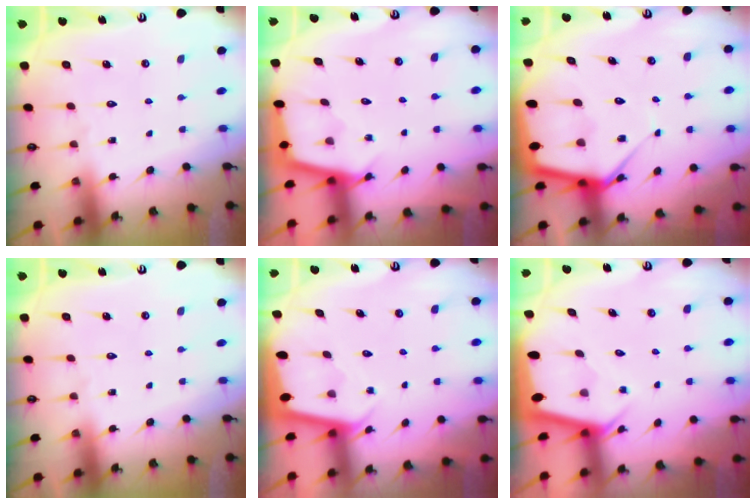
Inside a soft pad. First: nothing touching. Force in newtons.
{"total": 2.4, "press": 2.4, "slide": 0.2}
{"total": 10.5, "press": 10.4, "slide": 0.9}
{"total": 0.0}
{"total": 2.0, "press": 2.0, "slide": 0.1}
{"total": 2.2, "press": 2.2, "slide": 0.1}